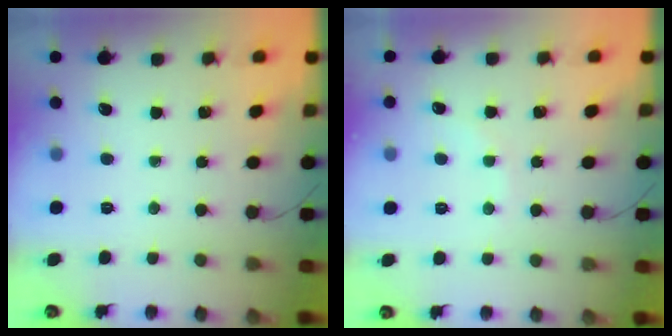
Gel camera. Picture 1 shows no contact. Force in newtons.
{"total": 3.9, "press": 3.7, "slide": 1.1}